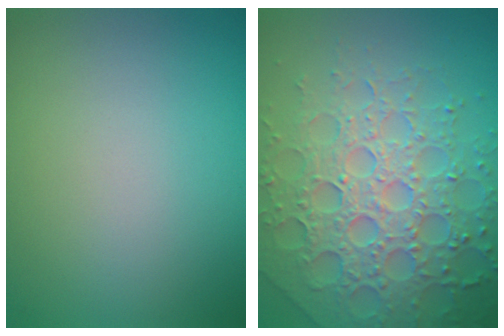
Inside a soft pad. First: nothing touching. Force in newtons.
{"total": 7.3, "press": 7.2, "slide": 1.6}